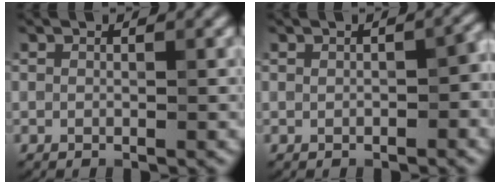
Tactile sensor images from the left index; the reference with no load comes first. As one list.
[{"total": 2.3, "force": [-0.3, 1.2, 1.9], "torque": [-0.026, 0.002, -0.002]}]